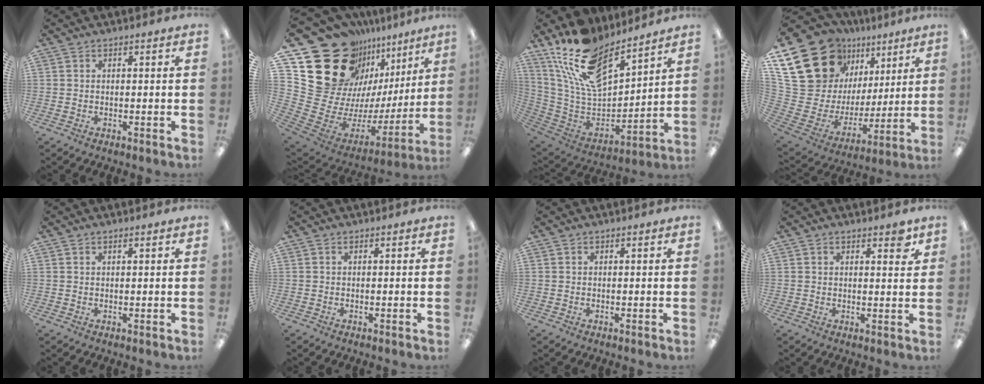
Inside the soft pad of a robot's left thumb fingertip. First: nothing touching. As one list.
[{"total": 27.0, "force": [15.1, 18.7, 12.4], "torque": [-0.163, -0.138, 0.338]}, {"total": 19.5, "force": [14.0, 8.6, 10.5], "torque": [-0.219, -0.092, 0.256]}, {"total": 26.1, "force": [14.0, 18.4, 12.1], "torque": [-0.224, -0.096, 0.297]}, {"total": 0.8, "force": [0.6, 0.1, 0.5], "torque": [-0.010, 0.001, 0.010]}, {"total": 0.0}, {"total": 0.0}, {"total": 2.9, "force": [2.1, 1.0, 1.8], "torque": [-0.015, -0.009, 0.032]}]